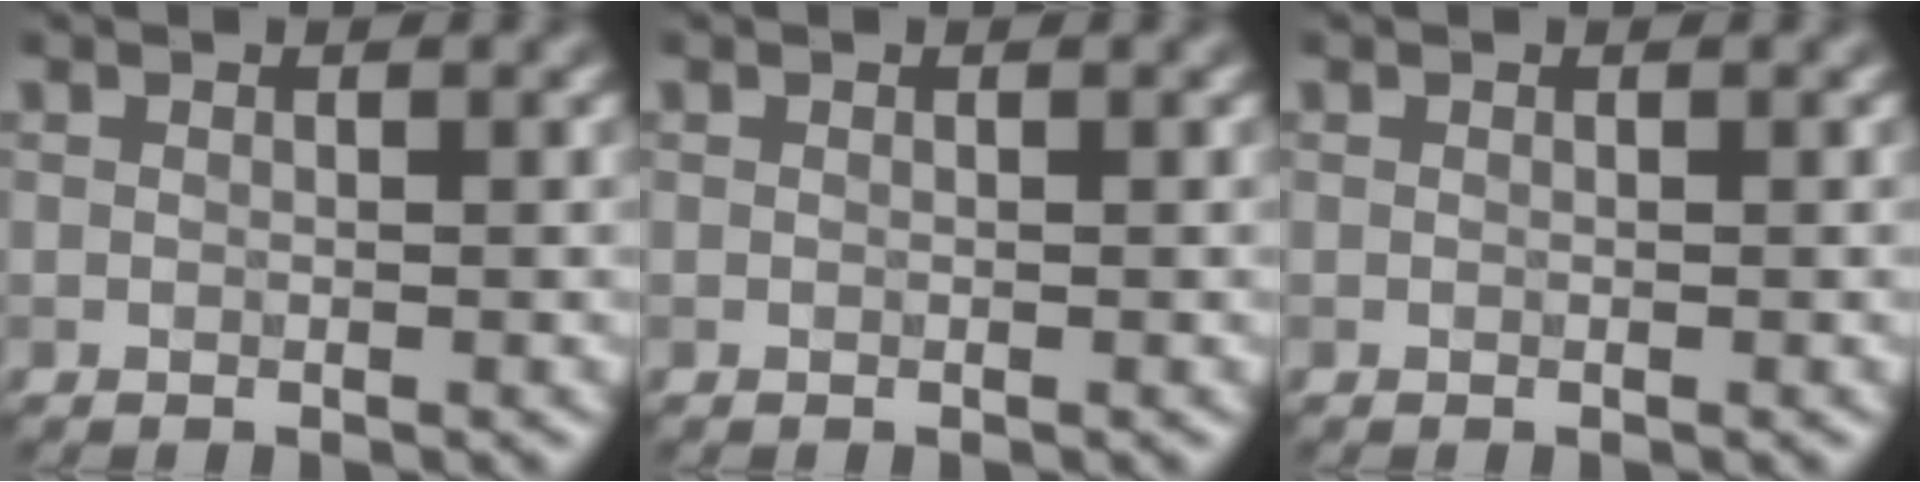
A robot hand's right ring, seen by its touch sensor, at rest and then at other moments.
{"total": 0.0}
{"total": 0.0}